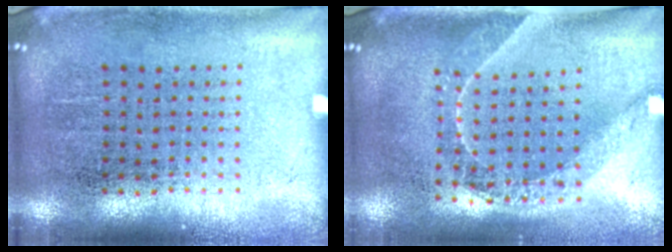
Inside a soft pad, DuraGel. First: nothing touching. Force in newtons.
{"total": 1.4, "press": 1.2, "slide": 0.7}